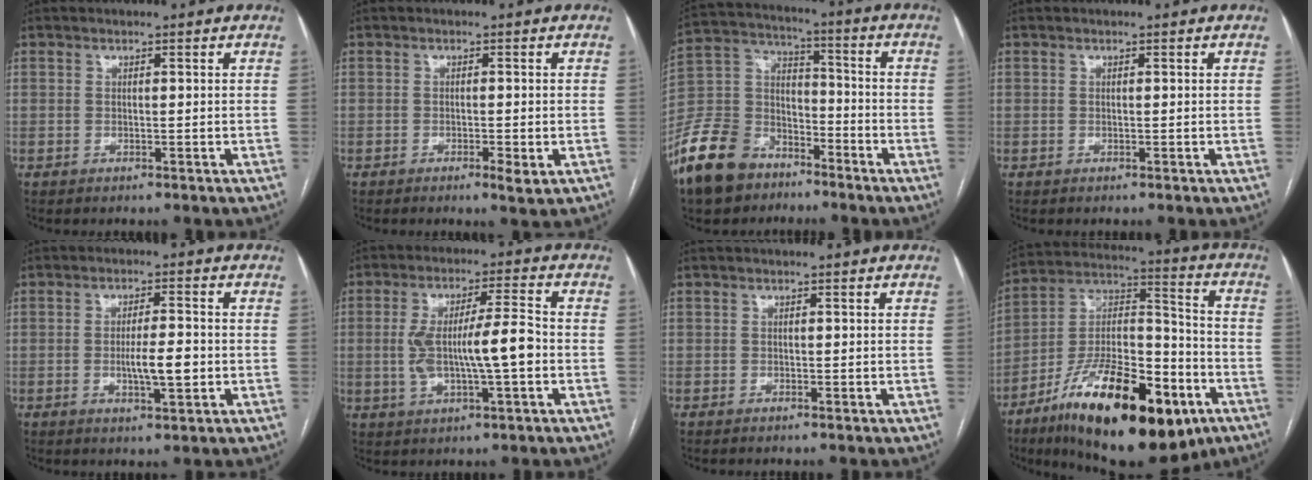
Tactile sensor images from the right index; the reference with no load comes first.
{"total": 2.3, "force": [-1.0, 0.6, 2.0], "torque": [-0.029, -0.002, -0.012]}
{"total": 14.2, "force": [-9.7, 8.6, 5.7], "torque": [-0.138, 0.018, -0.189]}
{"total": 0.0}
{"total": 5.4, "force": [-1.1, 1.1, 5.2], "torque": [-0.091, -0.003, -0.016]}
{"total": 10.3, "force": [-1.2, 1.7, 10.1], "torque": [-0.186, 0.015, -0.018]}
{"total": 0.0}
{"total": 26.3, "force": [-14.1, 9.5, 20.0], "torque": [-0.321, 0.012, -0.223]}